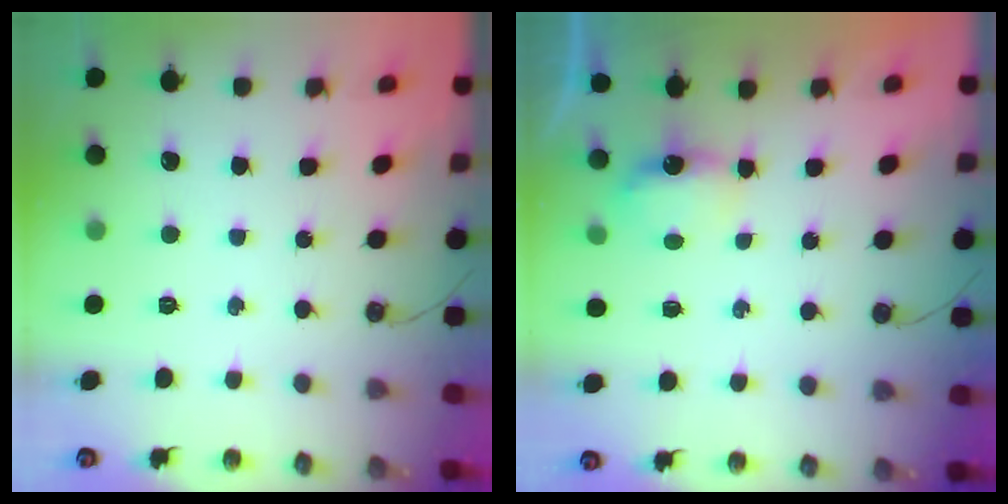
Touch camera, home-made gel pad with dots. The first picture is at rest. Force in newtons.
{"total": 3.8, "press": 3.7, "slide": 0.6}